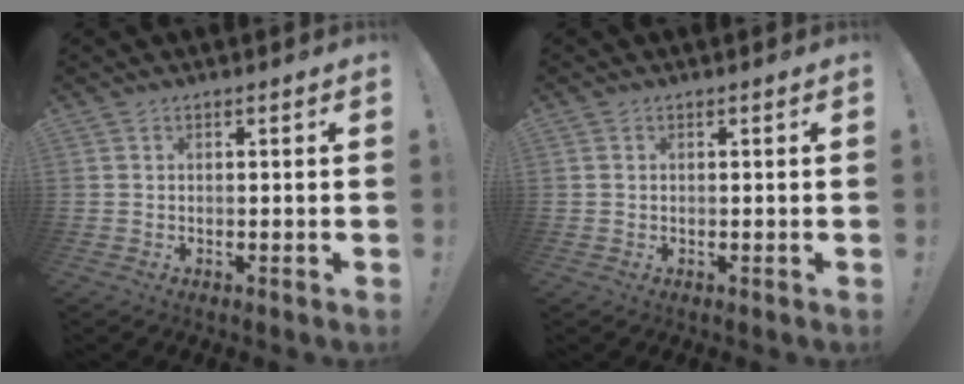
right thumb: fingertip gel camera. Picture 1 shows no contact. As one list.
[{"total": 0.5, "force": [0.1, 0.5, 0.1], "torque": [-0.003, 0.004, 0.002]}]